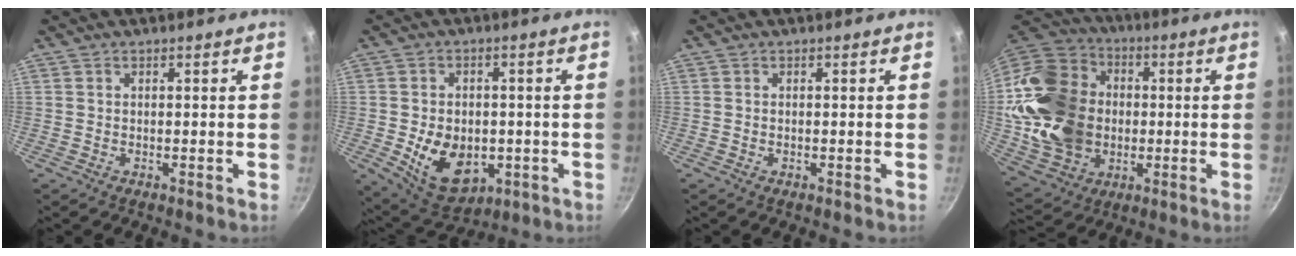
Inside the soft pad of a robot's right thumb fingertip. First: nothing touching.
{"total": 12.8, "force": [-2.5, 9.1, 8.7], "torque": [-0.114, -0.005, -0.019]}
{"total": 0.0}
{"total": 25.3, "force": [-0.3, 20.2, 15.3], "torque": [-0.273, 0.037, 0.009]}